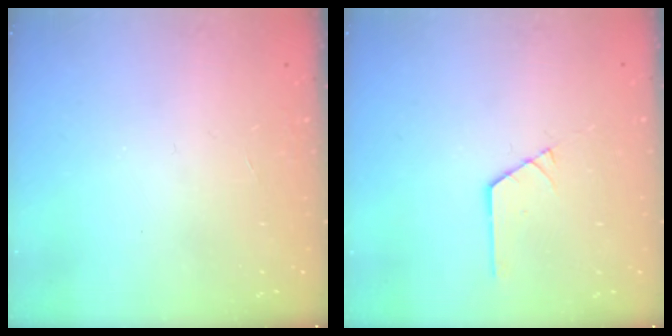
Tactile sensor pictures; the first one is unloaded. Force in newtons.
{"total": 1.2, "press": 1.2, "slide": 0.1}